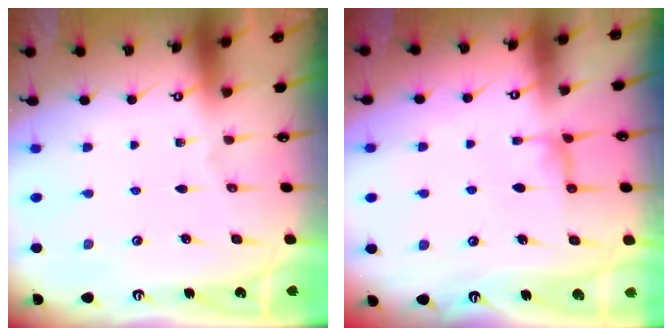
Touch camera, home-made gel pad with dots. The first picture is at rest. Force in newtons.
{"total": 3.9, "press": 3.9, "slide": 0.2}